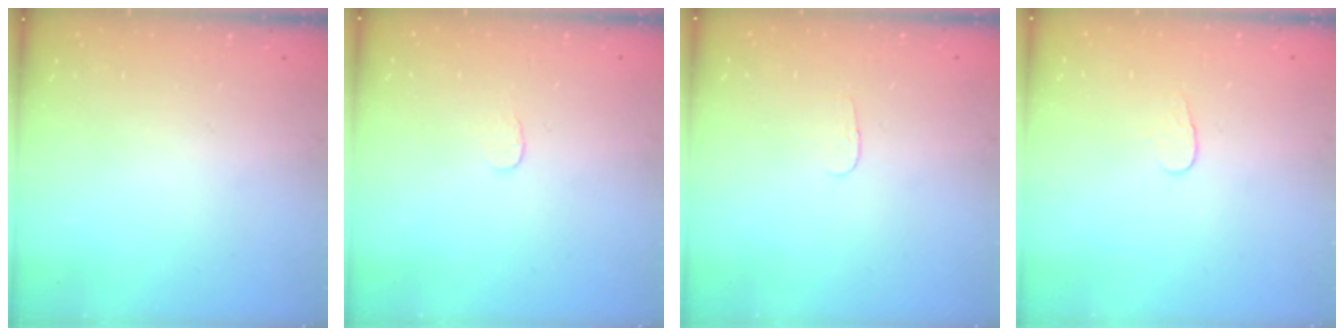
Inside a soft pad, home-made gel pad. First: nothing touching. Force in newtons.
{"total": 3.0, "press": 3.0, "slide": 0.2}
{"total": 2.8, "press": 2.8, "slide": 0.3}
{"total": 3.9, "press": 3.9, "slide": 0.4}